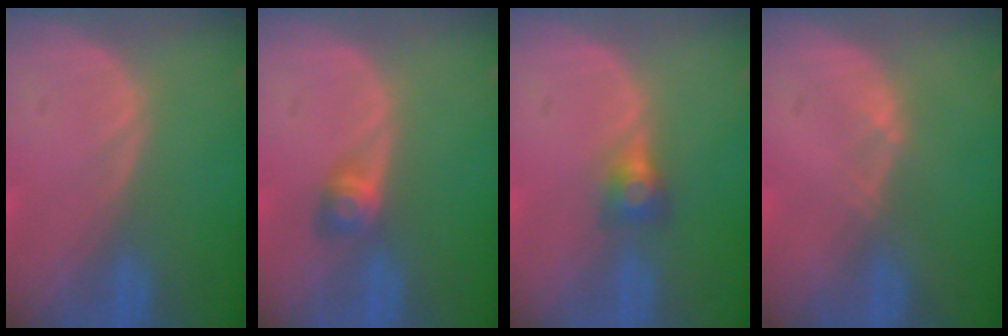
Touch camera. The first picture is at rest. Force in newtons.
{"total": 2.9, "press": 2.6, "slide": 1.4}
{"total": 2.8, "press": 2.6, "slide": 1.0}
{"total": 0.6, "press": 0.5, "slide": 0.2}